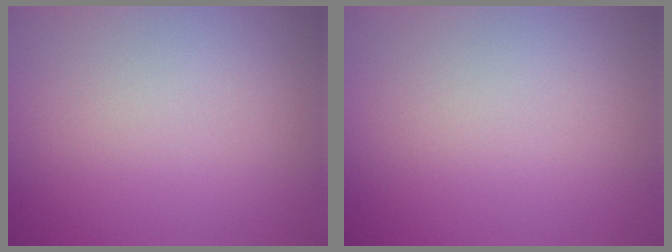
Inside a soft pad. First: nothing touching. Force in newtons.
{"total": 0.0}